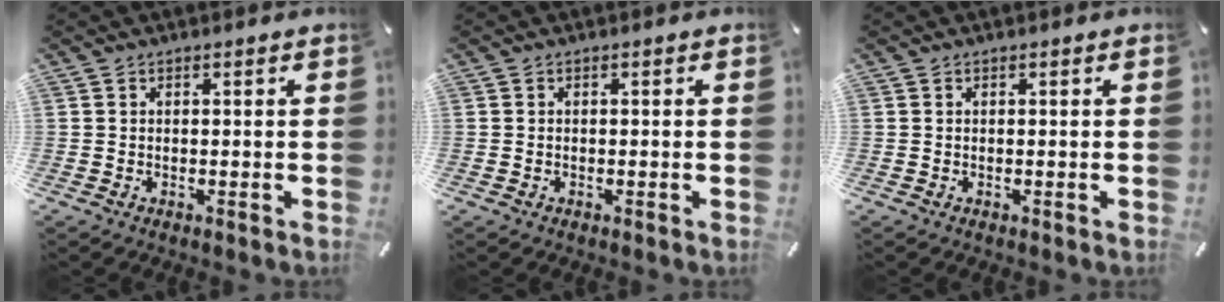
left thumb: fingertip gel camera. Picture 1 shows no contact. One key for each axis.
{"total": 0.0}
{"total": 0.0}